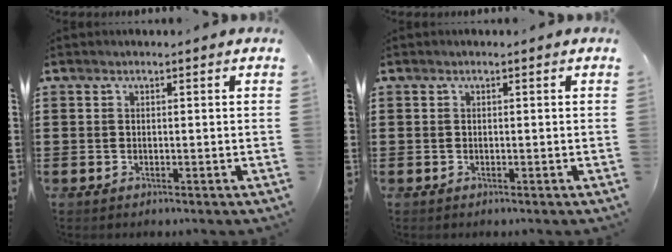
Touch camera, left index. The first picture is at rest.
{"total": 0.0}